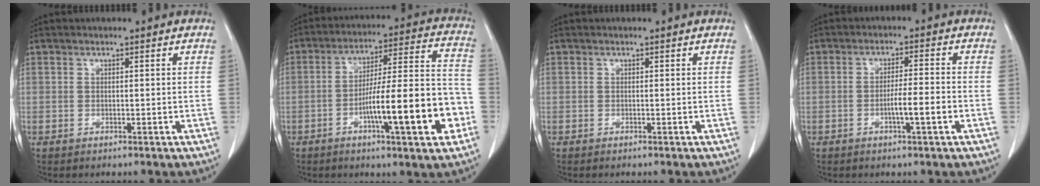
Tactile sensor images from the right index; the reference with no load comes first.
{"total": 17.3, "force": [-5.8, 1.8, 16.2], "torque": [-0.247, 0.013, -0.086]}
{"total": 0.0}
{"total": 4.8, "force": [-1.6, 0.0, 4.5], "torque": [-0.074, -0.002, -0.028]}